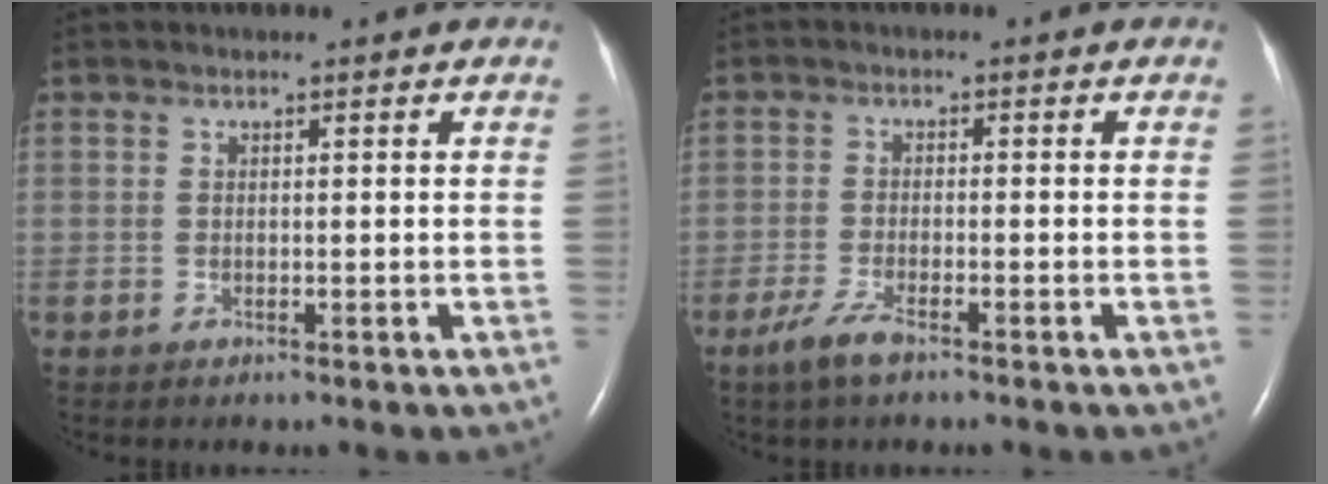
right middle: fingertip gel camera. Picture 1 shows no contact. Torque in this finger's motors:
{"motor_torque": [0.49, -0.43, 0.14, 0.03]}